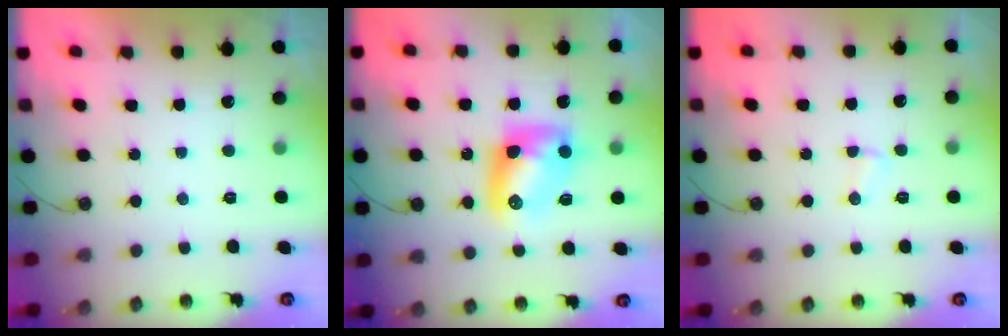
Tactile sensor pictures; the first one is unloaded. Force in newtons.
{"total": 10.2, "press": 10.2, "slide": 0.7}
{"total": 2.8, "press": 2.8, "slide": 0.3}